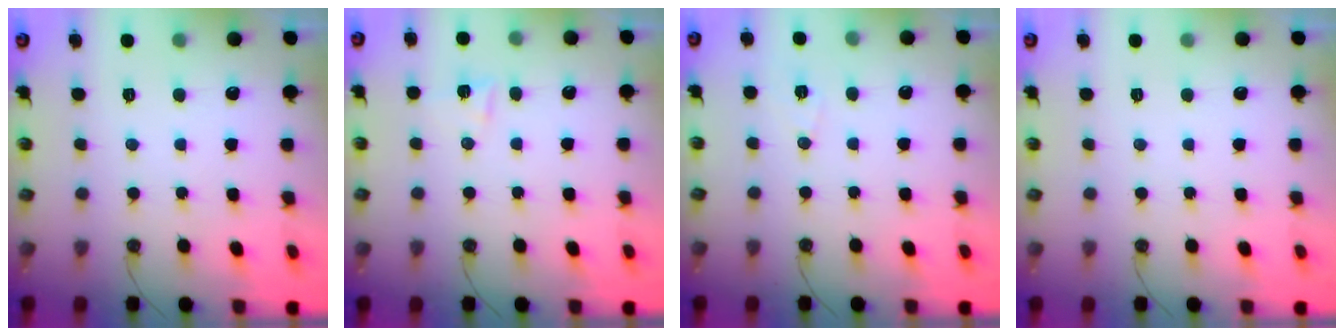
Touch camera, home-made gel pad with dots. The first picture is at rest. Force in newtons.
{"total": 5.9, "press": 5.8, "slide": 1.2}
{"total": 6.2, "press": 4.4, "slide": 4.4}
{"total": 0.0}